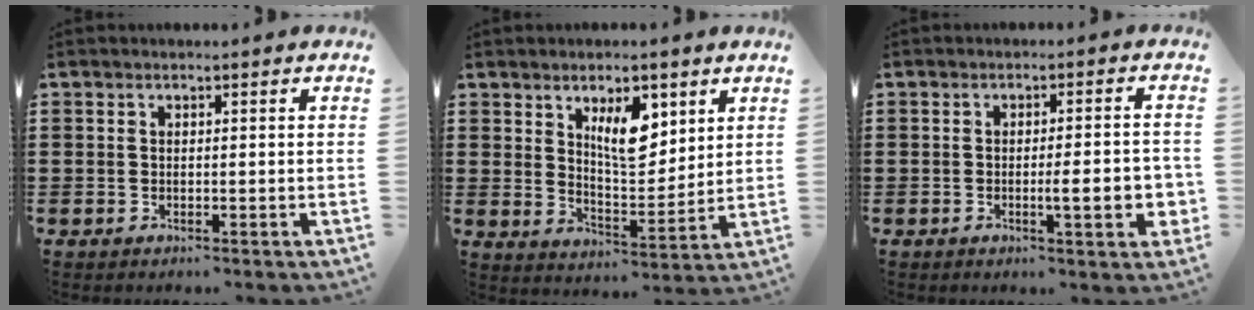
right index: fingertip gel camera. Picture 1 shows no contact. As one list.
[{"total": 8.3, "force": [4.1, 3.7, 6.2], "torque": [-0.103, -0.007, 0.066]}, {"total": 6.3, "force": [-1.4, 1.1, 6.0], "torque": [-0.079, -0.010, -0.024]}]